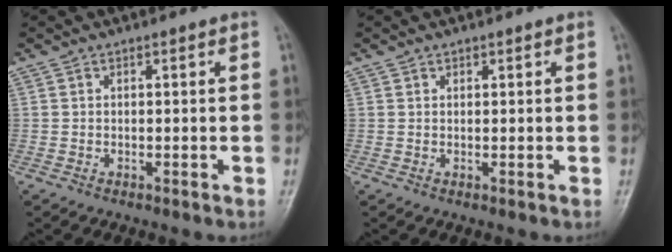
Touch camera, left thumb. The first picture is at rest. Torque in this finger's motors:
{"motor_torque": [-0.22, -0.12, -0.16, -0.21, 0.00]}